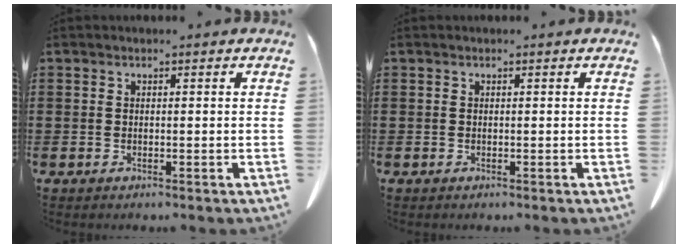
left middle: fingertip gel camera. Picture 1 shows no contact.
{"total": 0.0}